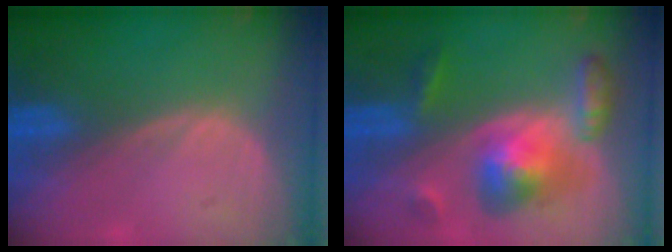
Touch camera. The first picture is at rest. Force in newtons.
{"total": 8.2, "press": 8.2, "slide": 0.6}